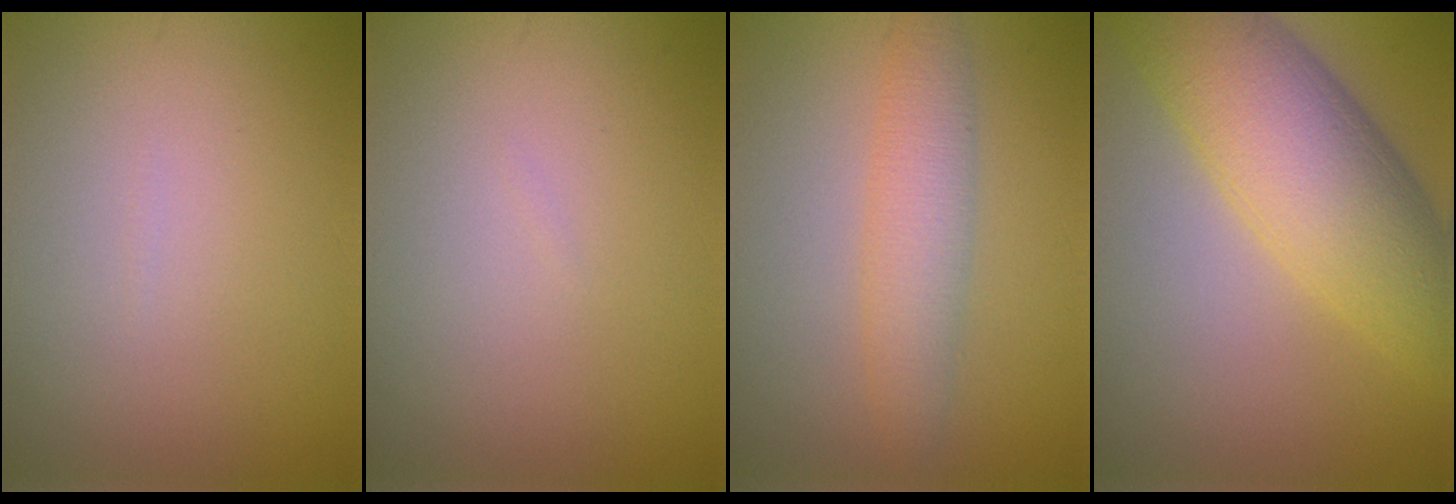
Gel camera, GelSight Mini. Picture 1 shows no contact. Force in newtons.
{"total": 0.0}
{"total": 3.4, "press": 3.4, "slide": 0.1}
{"total": 9.6, "press": 9.6, "slide": 0.3}